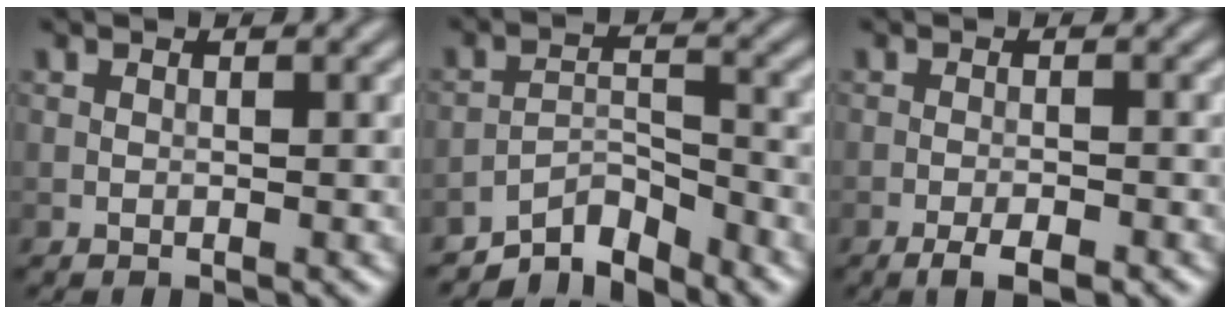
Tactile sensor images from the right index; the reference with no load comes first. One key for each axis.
{"total": 4.6, "fx": -4.2, "fy": 1.3, "fz": 1.6, "tx": -0.016, "ty": 0.005, "tz": -0.080}
{"total": 2.6, "fx": -1.8, "fy": 0.6, "fz": 1.9, "tx": -0.033, "ty": 0.000, "tz": -0.032}